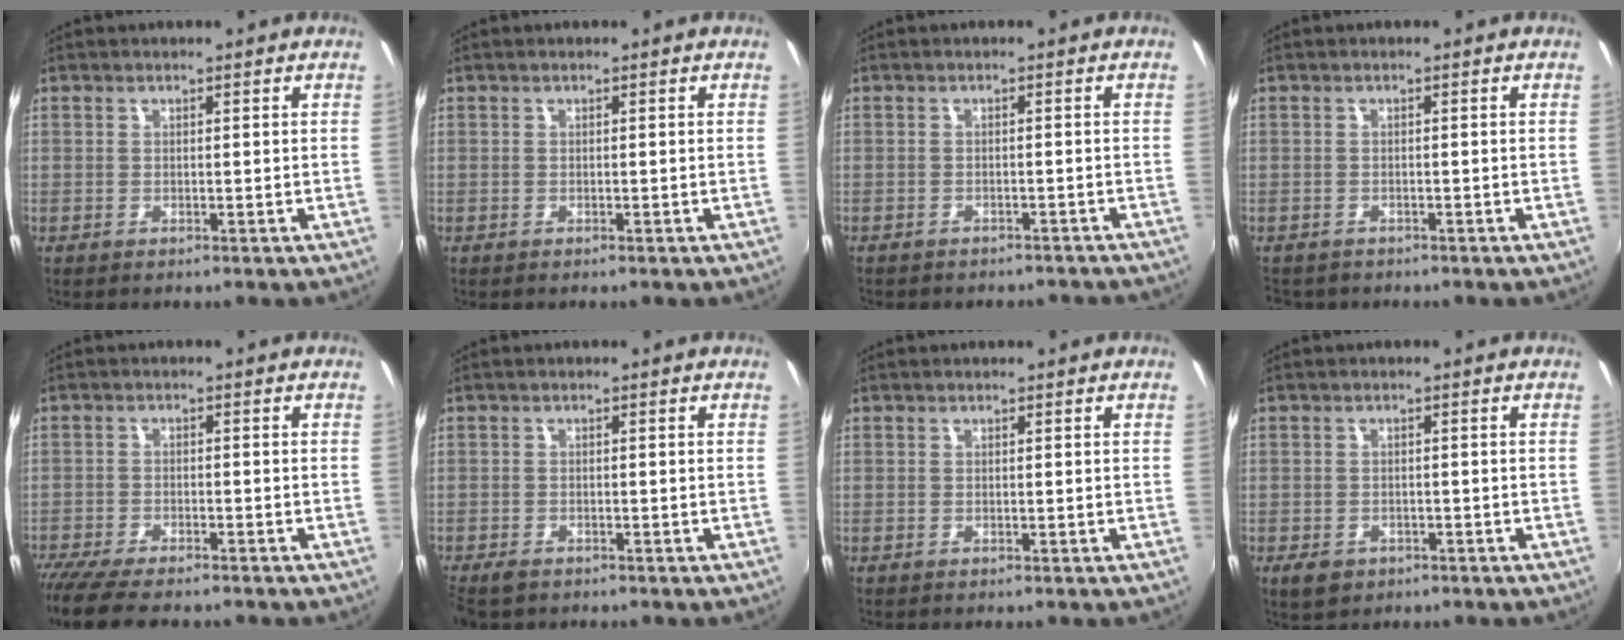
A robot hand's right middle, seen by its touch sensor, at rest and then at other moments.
{"total": 0.0}
{"total": 6.8, "force": [-6.1, 2.2, 2.0], "torque": [-0.045, -0.007, -0.072]}
{"total": 2.4, "force": [-1.9, 1.4, 0.5], "torque": [-0.016, -0.008, -0.029]}
{"total": 10.0, "force": [-8.6, 1.8, 4.6], "torque": [-0.114, -0.040, -0.150]}
{"total": 3.1, "force": [-2.4, 1.4, 1.4], "torque": [-0.039, -0.011, -0.044]}
{"total": 0.0}
{"total": 3.9, "force": [-2.2, 2.7, 1.8], "torque": [-0.042, -0.005, -0.030]}